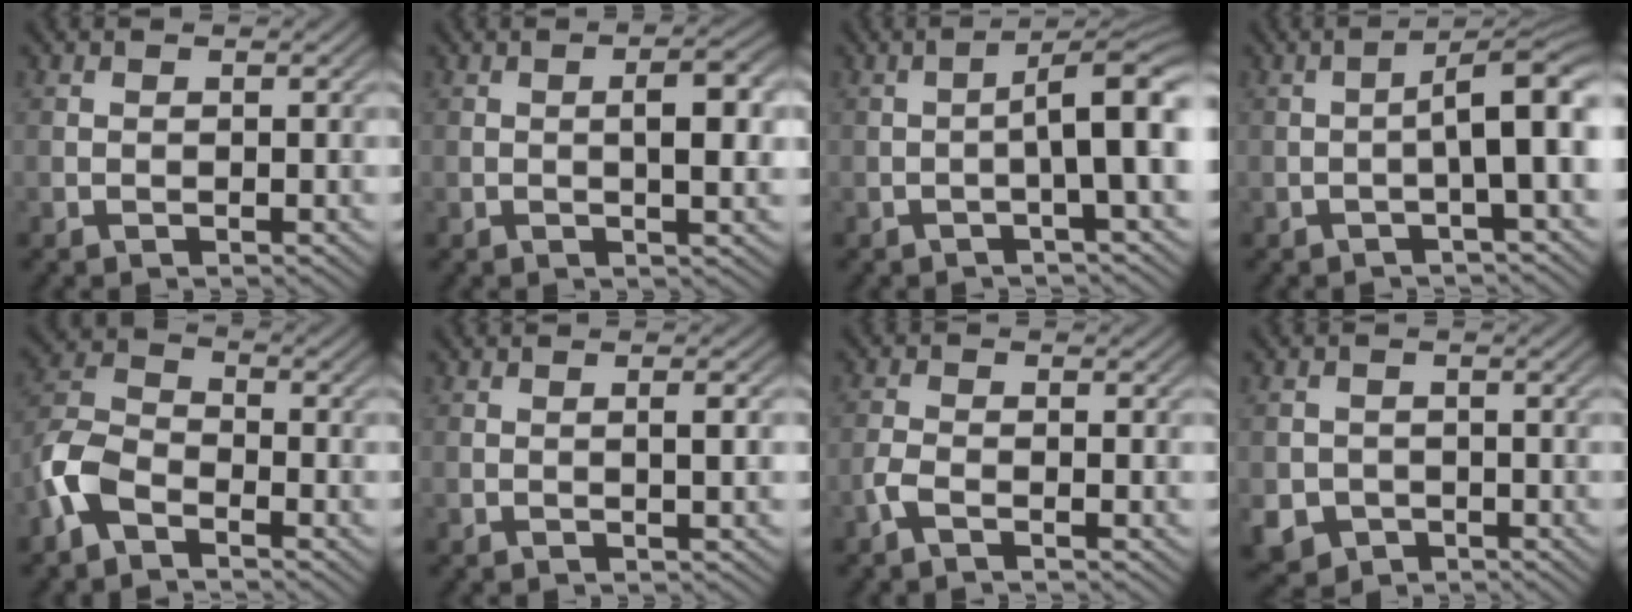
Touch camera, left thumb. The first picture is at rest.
{"total": 4.0, "force": [0.2, 1.1, 3.9], "torque": [-0.062, 0.006, 0.003]}
{"total": 6.6, "force": [-0.6, 1.0, 6.4], "torque": [-0.097, 0.019, -0.018]}
{"total": 6.3, "force": [-0.8, 1.1, 6.1], "torque": [-0.091, 0.021, -0.018]}
{"total": 6.3, "force": [-3.7, 3.2, 4.0], "torque": [-0.094, 0.002, -0.097]}
{"total": 1.3, "force": [0.1, 0.0, 1.3], "torque": [-0.026, 0.003, 0.000]}
{"total": 1.9, "force": [-1.2, 0.5, 1.3], "torque": [-0.034, 0.001, -0.032]}
{"total": 4.3, "force": [-1.8, 3.7, 1.3], "torque": [-0.030, -0.013, -0.039]}